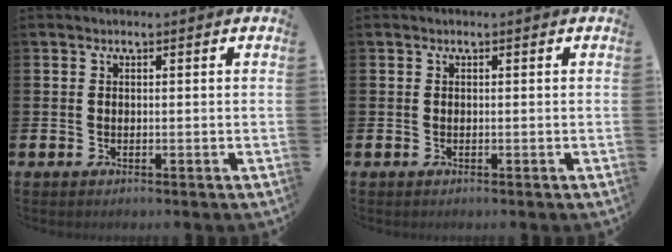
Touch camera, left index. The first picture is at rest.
{"total": 0.0}